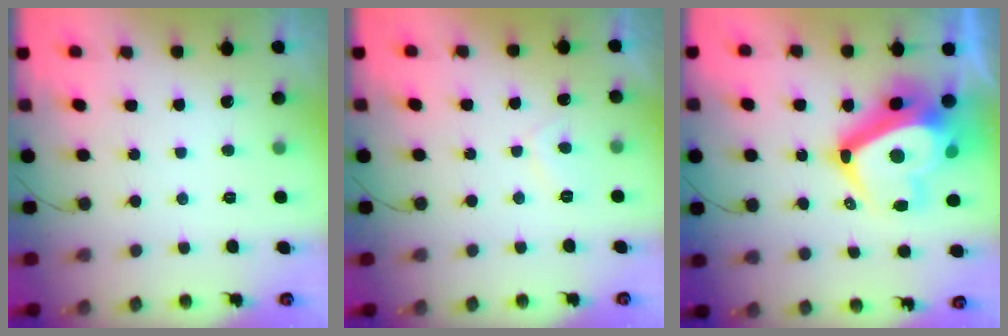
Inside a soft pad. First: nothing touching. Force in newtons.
{"total": 1.7, "press": 1.6, "slide": 0.7}
{"total": 21.1, "press": 21.0, "slide": 2.1}